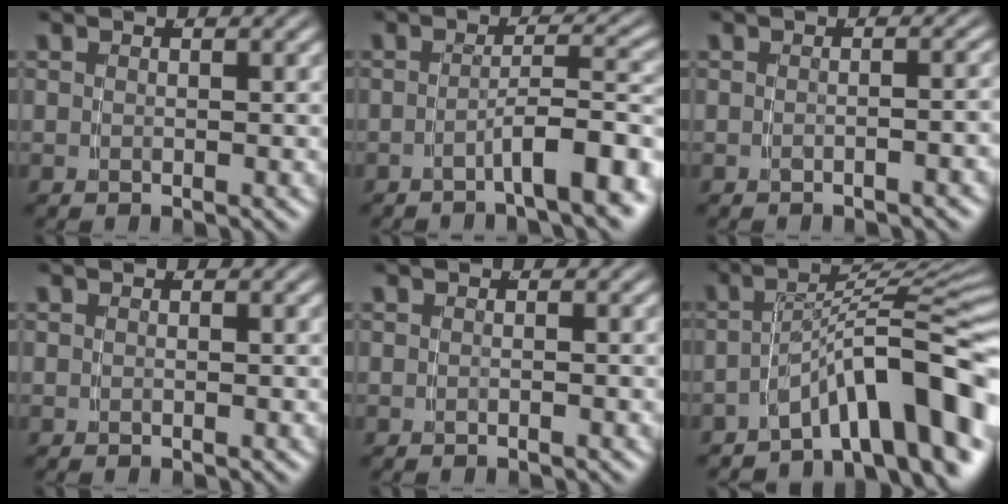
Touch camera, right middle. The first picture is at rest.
{"total": 5.0, "force": [-3.4, 0.4, 3.7], "torque": [-0.048, 0.004, -0.053]}
{"total": 1.4, "force": [-1.1, -0.6, 0.6], "torque": [-0.004, 0.009, -0.020]}
{"total": 0.0}
{"total": 0.5, "force": [-0.4, -0.4, 0.0], "torque": [0.000, 0.003, -0.006]}
{"total": 9.9, "force": [-5.3, 3.0, 7.9], "torque": [-0.091, 0.007, -0.079]}